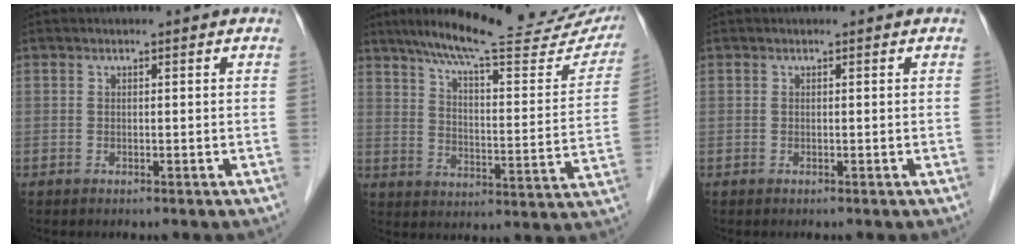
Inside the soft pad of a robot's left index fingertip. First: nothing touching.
{"total": 24.8, "force": [21.1, 3.7, 12.5], "torque": [-0.185, -0.024, 0.275]}
{"total": 0.0}